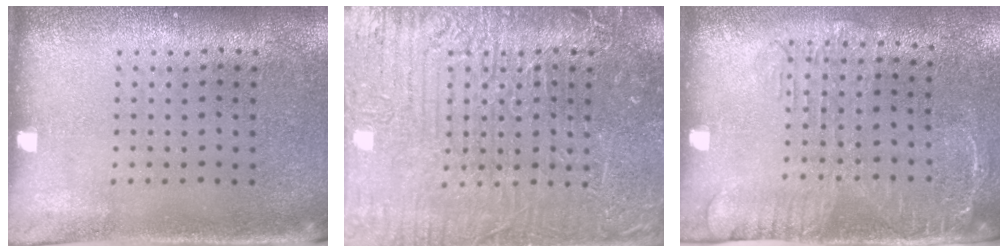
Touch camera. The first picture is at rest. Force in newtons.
{"total": 7.8, "press": 7.8, "slide": 1.0}
{"total": 1.7, "press": 1.3, "slide": 1.0}